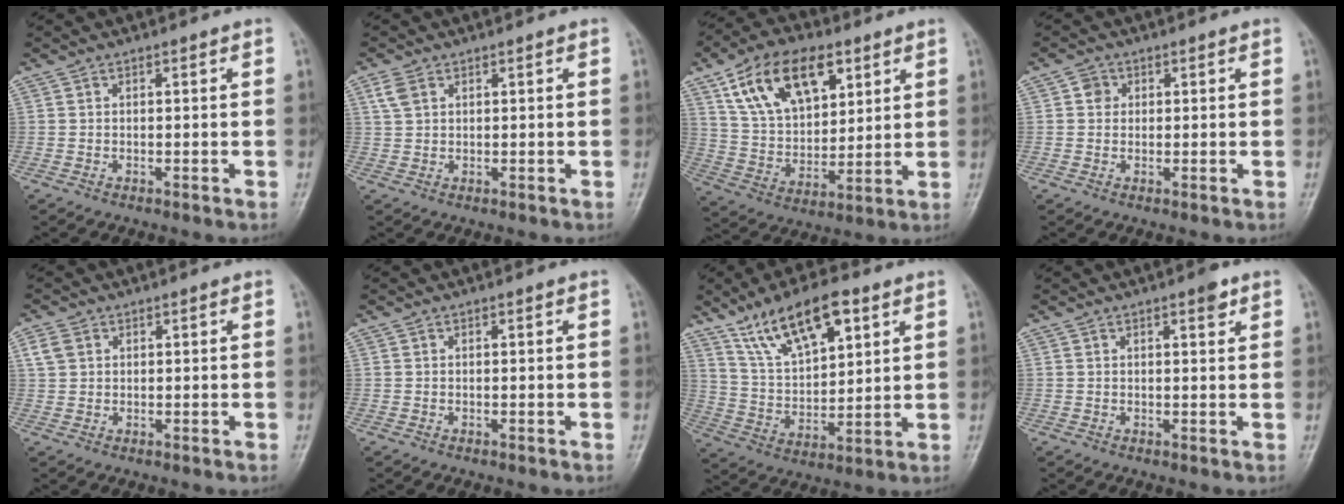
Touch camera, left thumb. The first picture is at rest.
{"total": 2.8, "force": [1.3, 1.9, 1.7], "torque": [-0.034, 0.006, 0.031]}
{"total": 17.8, "force": [8.8, 10.2, 11.7], "torque": [-0.164, -0.025, 0.164]}
{"total": 2.2, "force": [0.5, 2.0, 0.7], "torque": [0.001, 0.001, 0.002]}
{"total": 2.9, "force": [1.1, 2.3, 1.4], "torque": [-0.023, 0.005, 0.023]}
{"total": 0.0}
{"total": 14.9, "force": [8.7, 6.3, 10.3], "torque": [-0.152, -0.027, 0.162]}
{"total": 2.2, "force": [1.3, 0.6, 1.6], "torque": [-0.018, -0.005, 0.016]}